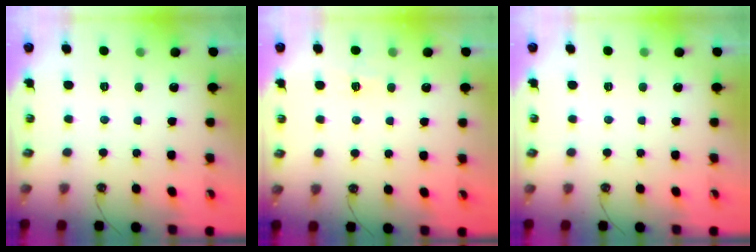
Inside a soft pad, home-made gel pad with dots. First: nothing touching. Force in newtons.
{"total": 3.0, "press": 3.0, "slide": 0.3}
{"total": 0.0}